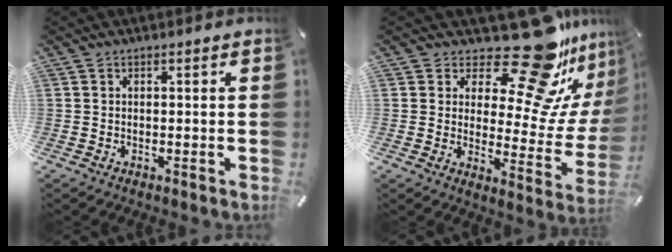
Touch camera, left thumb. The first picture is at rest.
{"total": 22.3, "force": [16.8, 7.5, 12.5], "torque": [-0.162, -0.150, 0.277]}